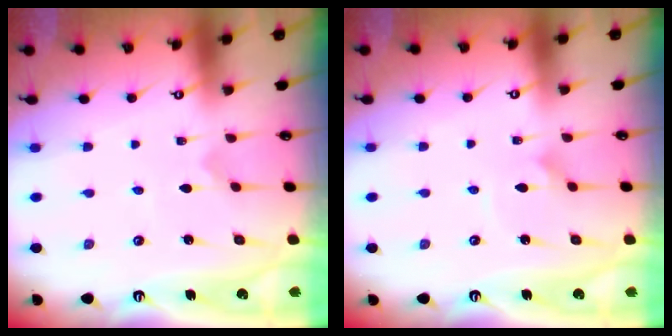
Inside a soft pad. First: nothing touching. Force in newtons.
{"total": 1.5, "press": 1.5, "slide": 0.0}